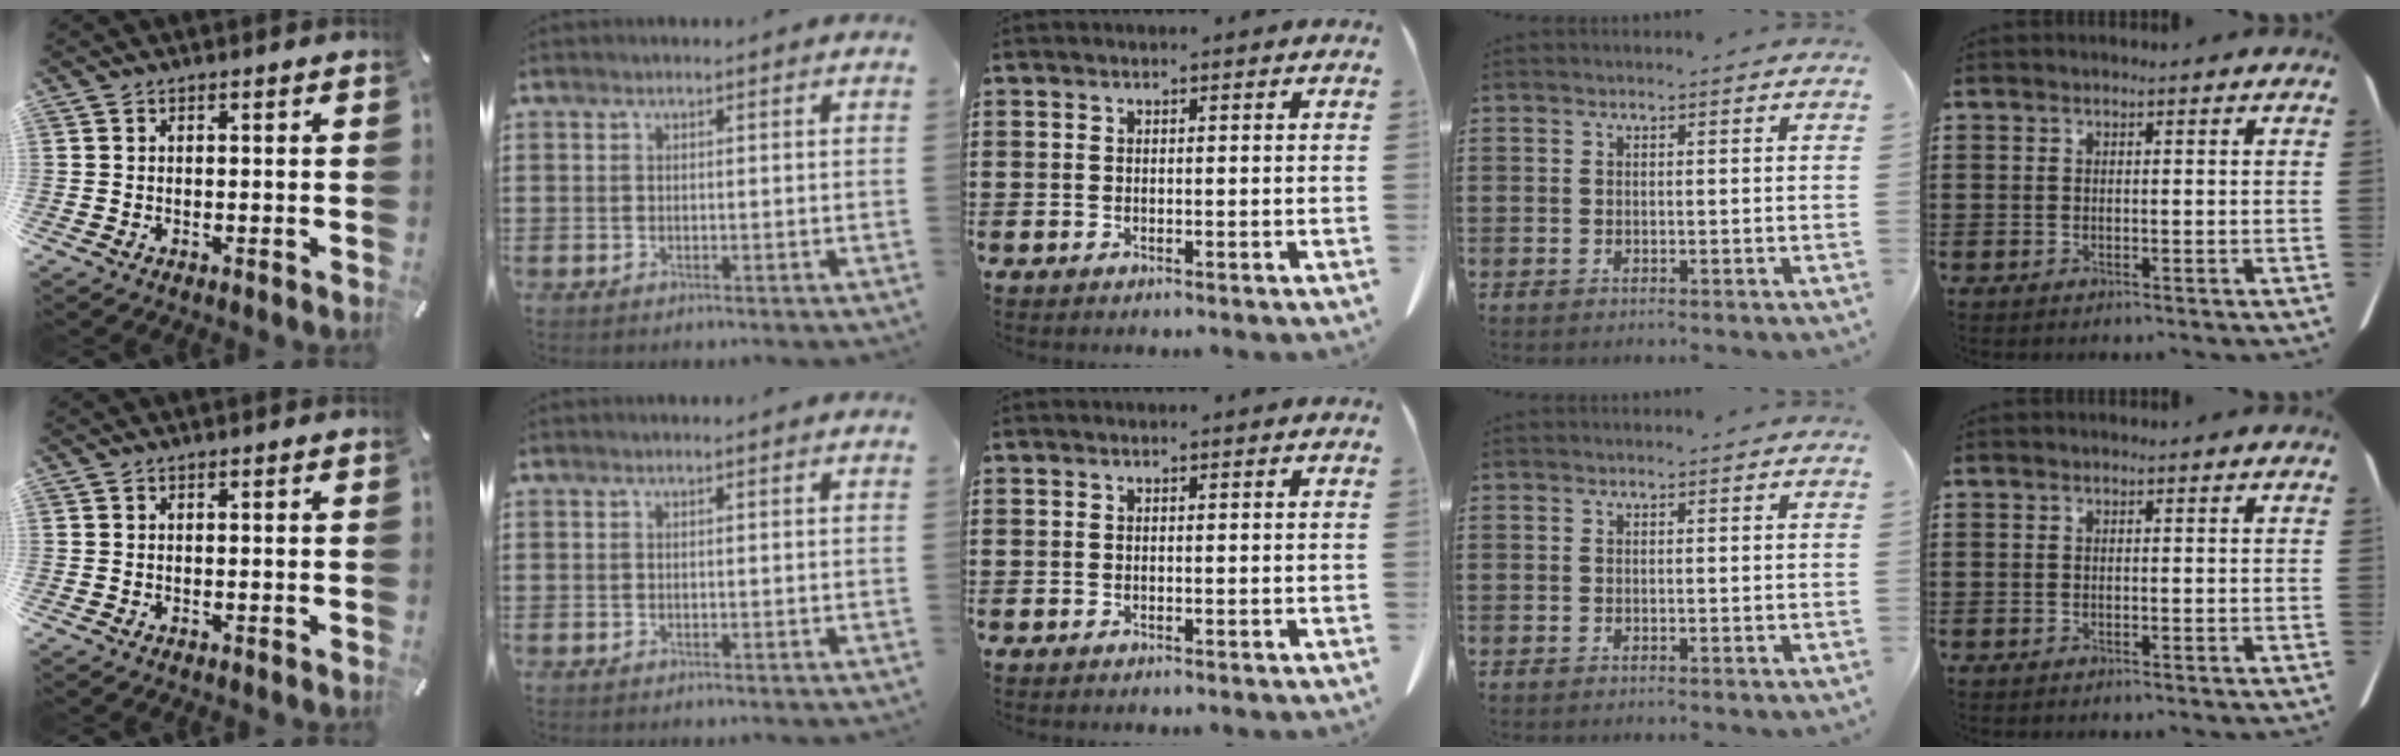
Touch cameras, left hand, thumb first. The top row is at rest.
{}